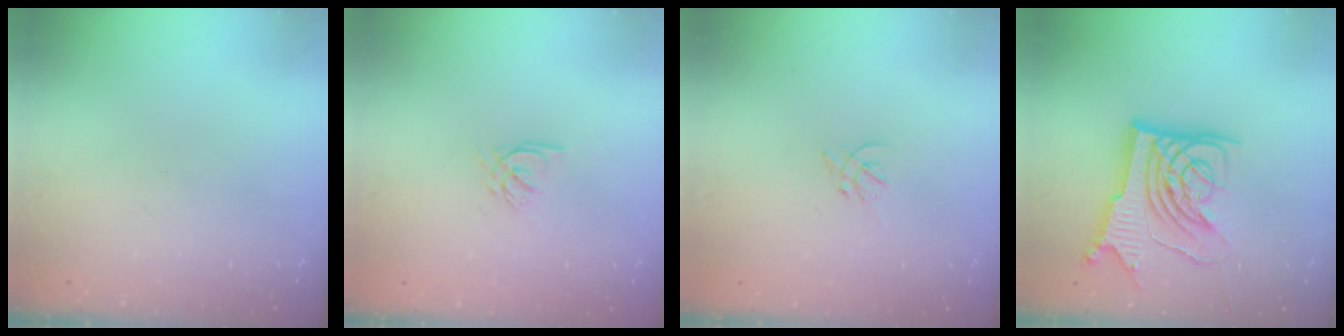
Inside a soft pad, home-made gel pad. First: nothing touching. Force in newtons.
{"total": 2.4, "press": 2.4, "slide": 0.3}
{"total": 1.4, "press": 1.3, "slide": 0.5}
{"total": 13.3, "press": 13.1, "slide": 1.9}